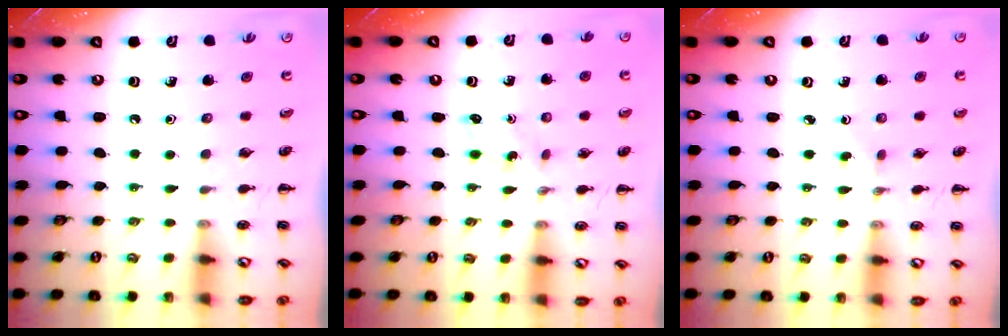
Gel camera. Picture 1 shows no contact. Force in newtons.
{"total": 3.6, "press": 3.4, "slide": 1.1}
{"total": 1.8, "press": 1.6, "slide": 0.8}